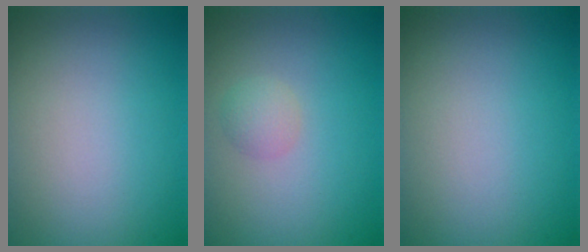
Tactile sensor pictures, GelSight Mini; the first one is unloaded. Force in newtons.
{"total": 1.4, "press": 1.4, "slide": 0.0}
{"total": 0.0}